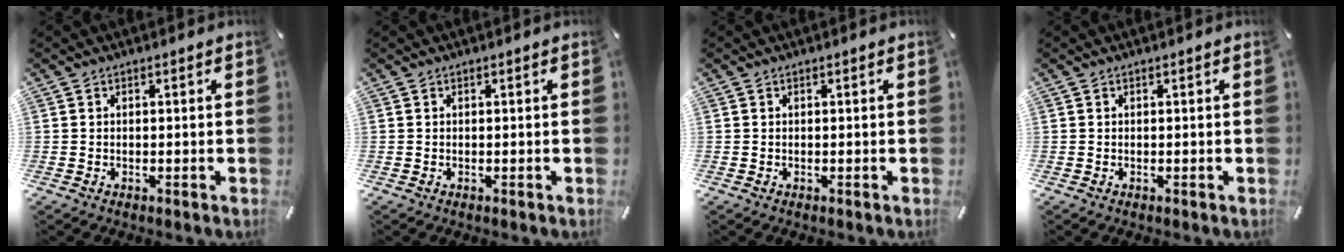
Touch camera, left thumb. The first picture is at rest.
{"total": 0.0}
{"total": 0.0}
{"total": 0.0}